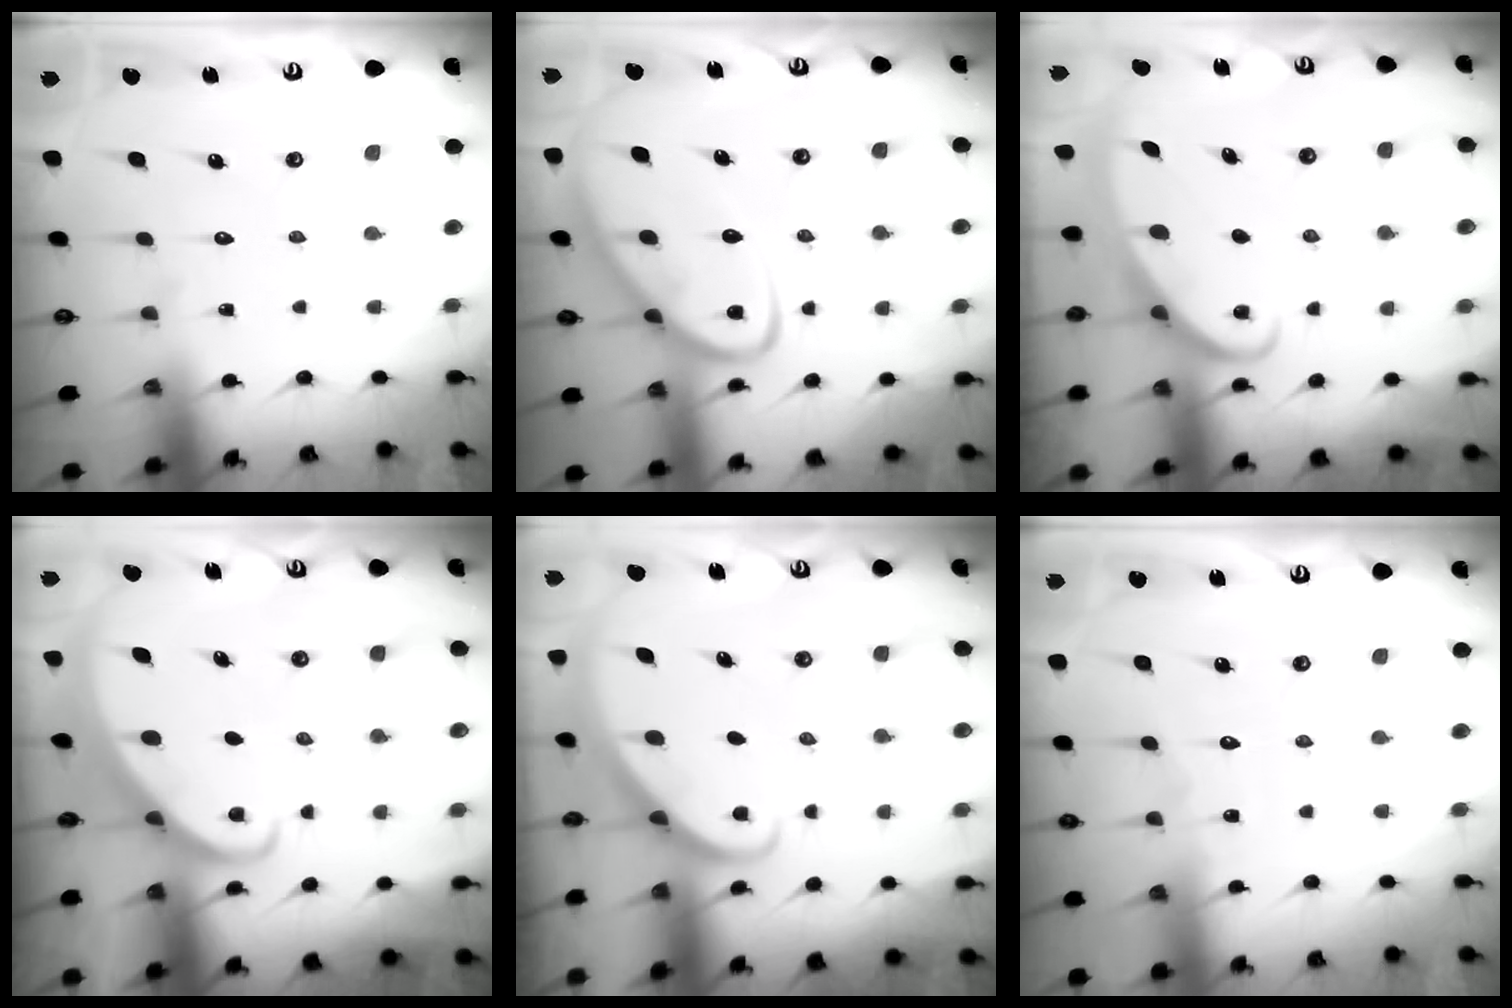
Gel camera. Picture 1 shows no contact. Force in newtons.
{"total": 9.7, "press": 9.7, "slide": 1.0}
{"total": 2.6, "press": 2.6, "slide": 0.5}
{"total": 2.6, "press": 2.6, "slide": 0.3}
{"total": 2.9, "press": 2.9, "slide": 0.2}
{"total": 3.5, "press": 3.5, "slide": 0.5}